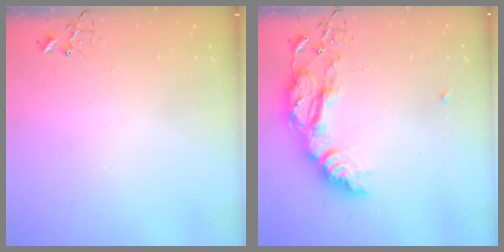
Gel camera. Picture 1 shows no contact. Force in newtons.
{"total": 20.7, "press": 20.6, "slide": 1.8}